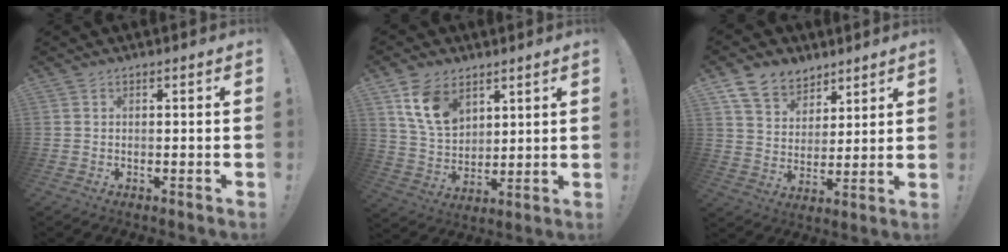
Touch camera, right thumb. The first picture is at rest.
{"total": 12.9, "force": [6.9, 8.4, 6.8], "torque": [-0.122, -0.022, 0.138]}
{"total": 10.5, "force": [7.6, 6.8, 2.6], "torque": [-0.052, -0.051, 0.150]}